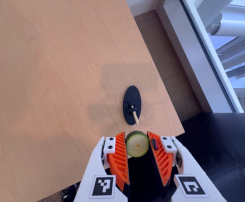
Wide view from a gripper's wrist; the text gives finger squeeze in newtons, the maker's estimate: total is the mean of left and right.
{"total": 6.2, "left": 5.9, "right": 6.5}